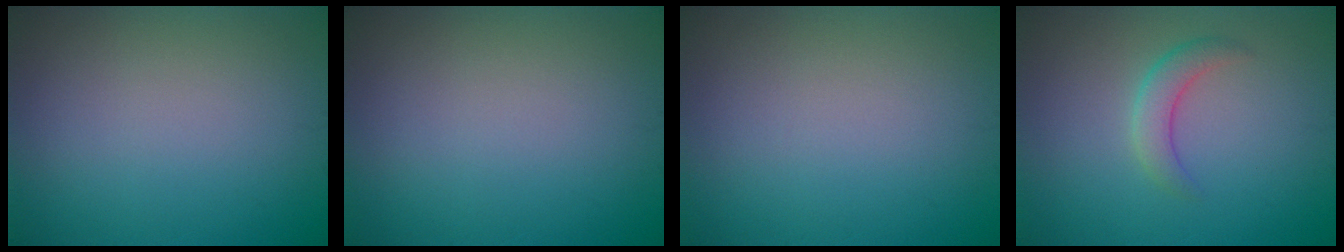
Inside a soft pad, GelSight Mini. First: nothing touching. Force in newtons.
{"total": 0.0}
{"total": 0.0}
{"total": 2.3, "press": 2.3, "slide": 0.0}